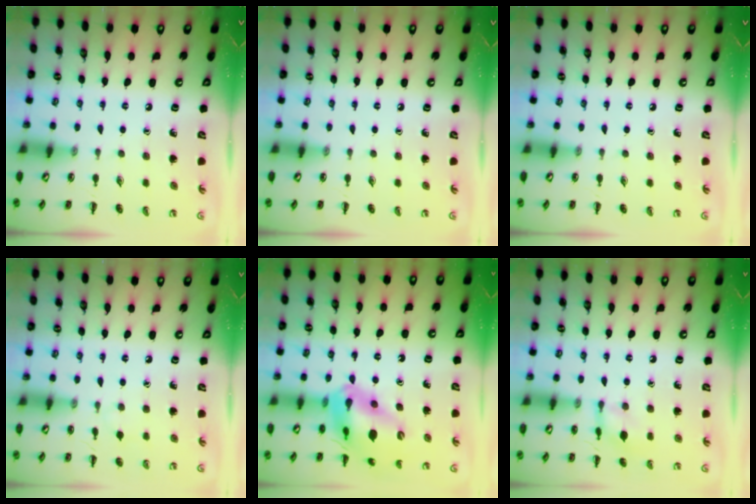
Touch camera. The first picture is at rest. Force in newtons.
{"total": 0.0}
{"total": 0.0}
{"total": 4.3, "press": 4.1, "slide": 1.4}
{"total": 17.4, "press": 17.1, "slide": 3.1}
{"total": 8.3, "press": 8.2, "slide": 1.1}